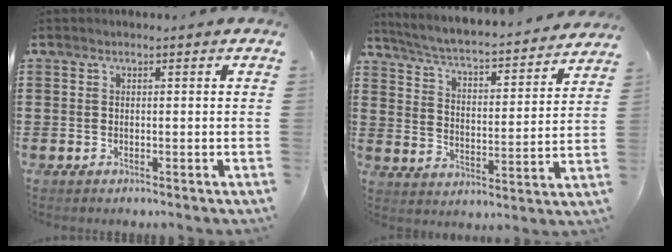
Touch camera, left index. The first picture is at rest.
{"total": 3.9, "force": [3.7, -0.4, 1.2], "torque": [-0.044, -0.037, 0.052]}